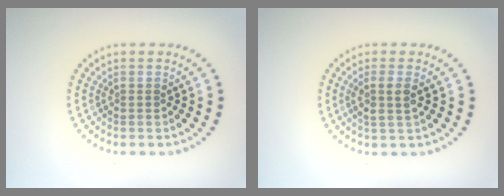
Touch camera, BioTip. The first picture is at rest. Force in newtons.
{"total": 2.0, "press": 1.8, "slide": 0.7}